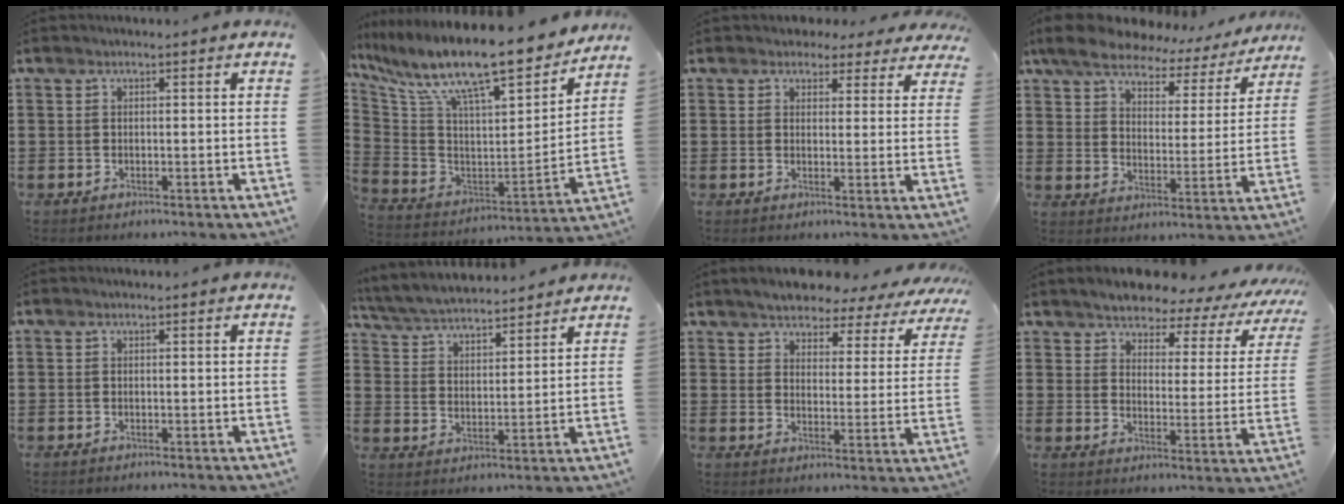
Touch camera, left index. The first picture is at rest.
{"total": 13.9, "force": [11.5, 1.6, 7.7], "torque": [-0.177, -0.087, 0.190]}
{"total": 3.3, "force": [2.8, 1.6, 0.4], "torque": [-0.015, -0.003, 0.051]}
{"total": 7.0, "force": [6.1, 2.4, 2.2], "torque": [-0.067, -0.033, 0.105]}
{"total": 0.0}
{"total": 5.0, "force": [5.0, 0.3, 0.9], "torque": [-0.042, -0.027, 0.086]}
{"total": 4.6, "force": [4.6, 0.7, 0.4], "torque": [-0.036, -0.029, 0.077]}
{"total": 4.8, "force": [4.6, 0.9, 0.9], "torque": [-0.047, -0.033, 0.075]}